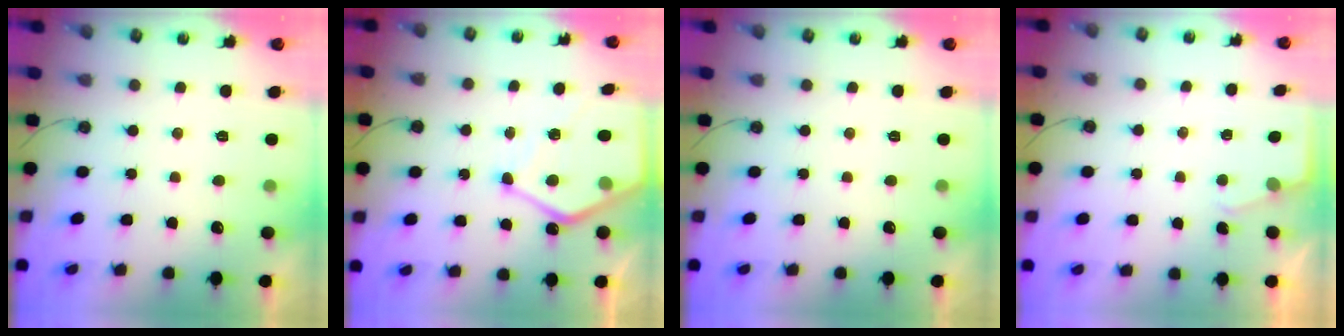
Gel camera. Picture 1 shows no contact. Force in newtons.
{"total": 11.8, "press": 11.8, "slide": 1.0}
{"total": 0.0}
{"total": 2.1, "press": 2.1, "slide": 0.3}